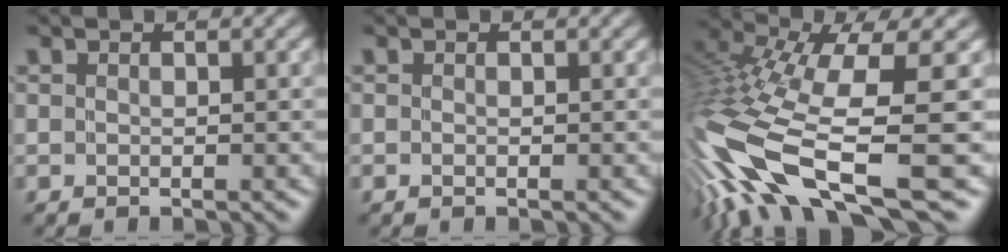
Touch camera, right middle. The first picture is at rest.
{"total": 0.0}
{"total": 13.2, "force": [-4.6, 3.8, 11.7], "torque": [-0.255, 0.002, -0.069]}